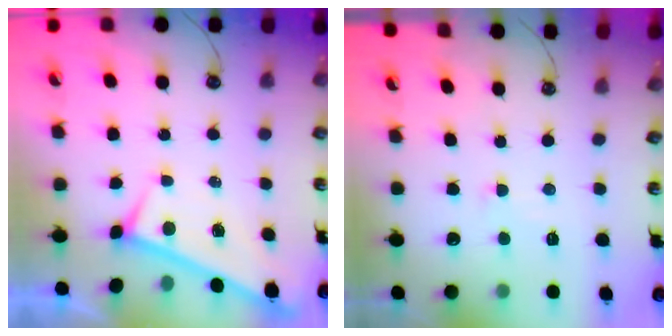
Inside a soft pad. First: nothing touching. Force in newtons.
{"total": 1.0, "press": 0.4, "slide": 0.9}